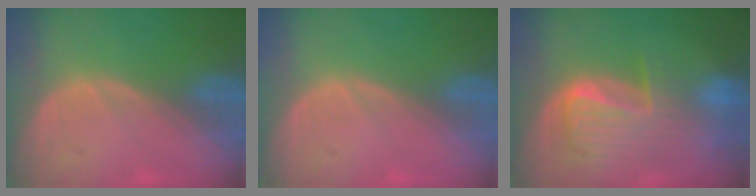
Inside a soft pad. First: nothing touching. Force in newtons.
{"total": 0.0}
{"total": 9.8, "press": 8.4, "slide": 5.0}